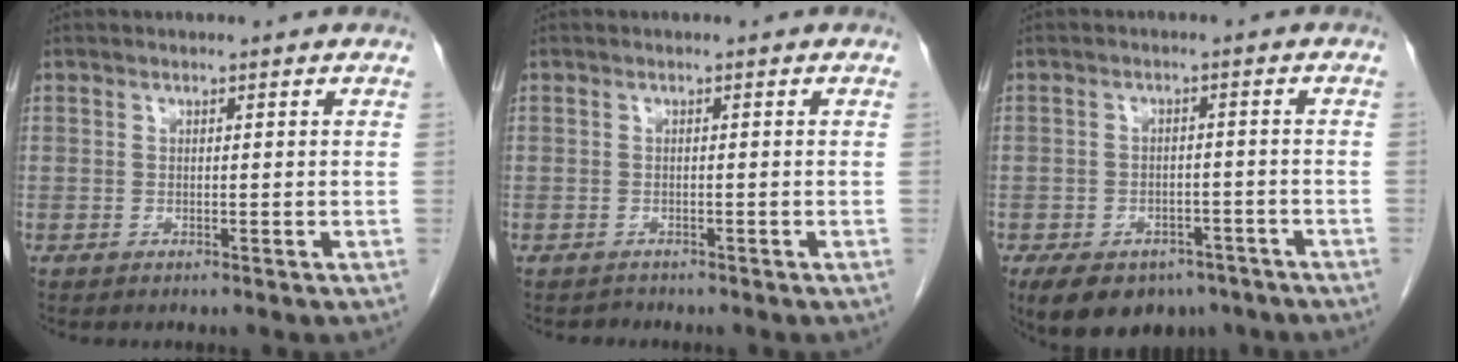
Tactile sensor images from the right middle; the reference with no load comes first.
{"total": 0.8, "force": [-0.7, 0.3, -0.3], "torque": [-0.001, -0.002, -0.013]}
{"total": 11.6, "force": [-7.7, 6.9, 5.4], "torque": [-0.096, 0.006, -0.109]}